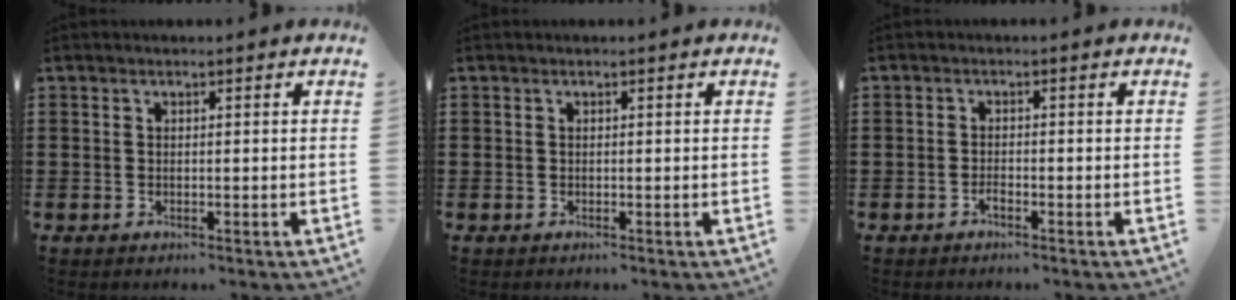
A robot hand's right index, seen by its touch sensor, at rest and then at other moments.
{"total": 0.0}
{"total": 1.2, "force": [-1.0, 0.3, 0.6], "torque": [-0.015, -0.005, -0.018]}